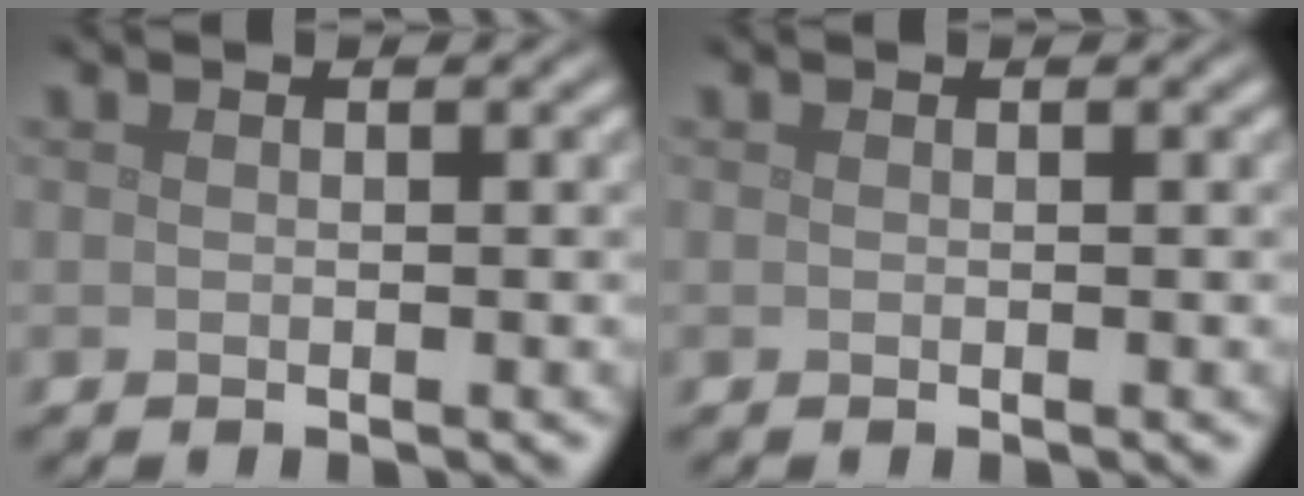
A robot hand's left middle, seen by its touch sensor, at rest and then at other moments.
{"total": 0.0}